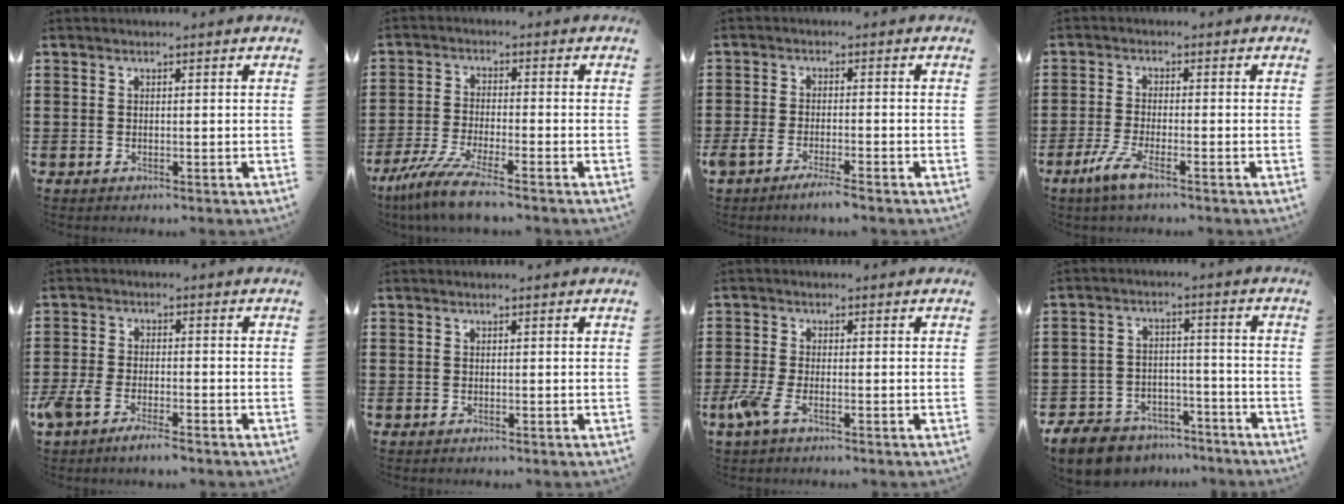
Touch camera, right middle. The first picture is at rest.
{"total": 7.0, "force": [-5.8, 0.0, 3.9], "torque": [-0.095, -0.020, -0.115]}
{"total": 3.4, "force": [-2.7, 0.2, 2.0], "torque": [-0.049, -0.005, -0.053]}
{"total": 4.7, "force": [-2.6, 0.7, 3.8], "torque": [-0.088, -0.012, -0.052]}
{"total": 4.3, "force": [-3.3, 1.0, 2.5], "torque": [-0.070, -0.008, -0.069]}
{"total": 0.0}
{"total": 3.6, "force": [-1.8, 1.1, 2.9], "torque": [-0.083, -0.010, -0.041]}
{"total": 8.4, "force": [-7.8, 2.4, 1.8], "torque": [-0.043, 0.024, -0.155]}